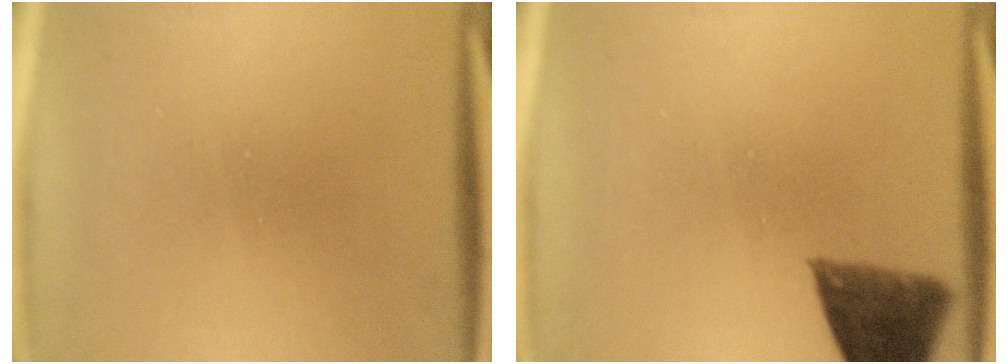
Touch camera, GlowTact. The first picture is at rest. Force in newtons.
{"total": 8.2}